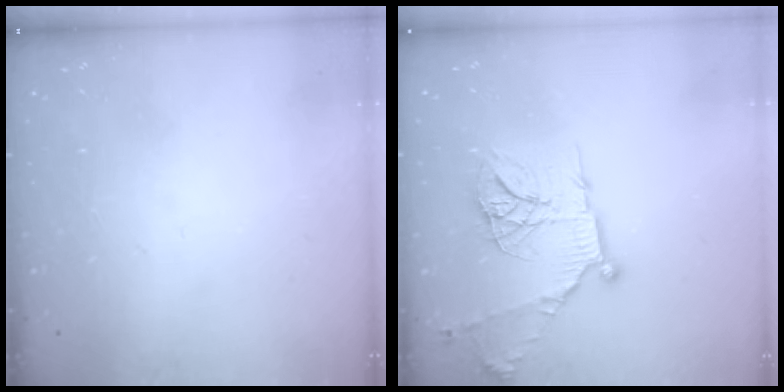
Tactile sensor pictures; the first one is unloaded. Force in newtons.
{"total": 18.9, "press": 18.8, "slide": 1.9}